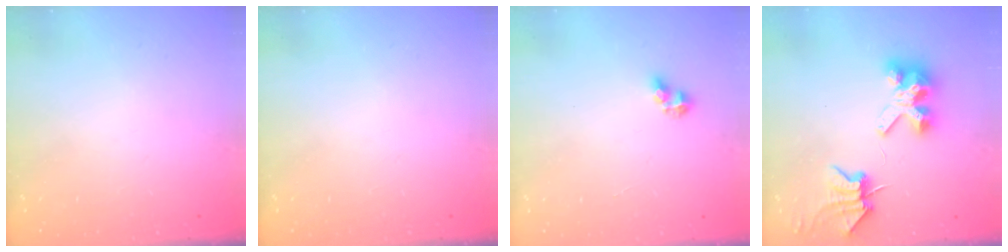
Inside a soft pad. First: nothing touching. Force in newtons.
{"total": 0.0}
{"total": 4.9, "press": 4.9, "slide": 0.5}
{"total": 7.0, "press": 7.0, "slide": 0.9}